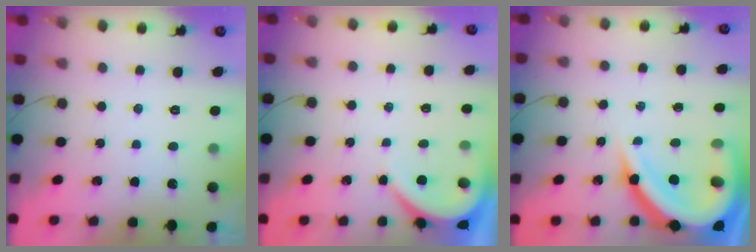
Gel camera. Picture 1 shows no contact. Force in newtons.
{"total": 3.9, "press": 3.8, "slide": 0.5}
{"total": 20.4, "press": 20.3, "slide": 2.2}